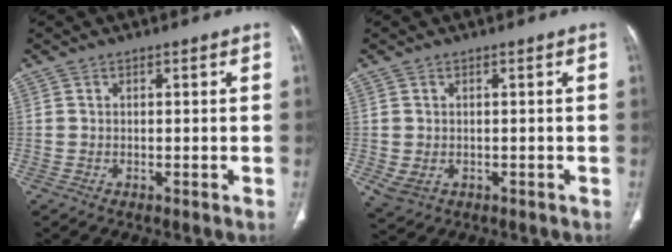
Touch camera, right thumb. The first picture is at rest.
{"total": 3.3, "force": [-0.5, 2.6, 1.9], "torque": [-0.043, -0.003, 0.008]}